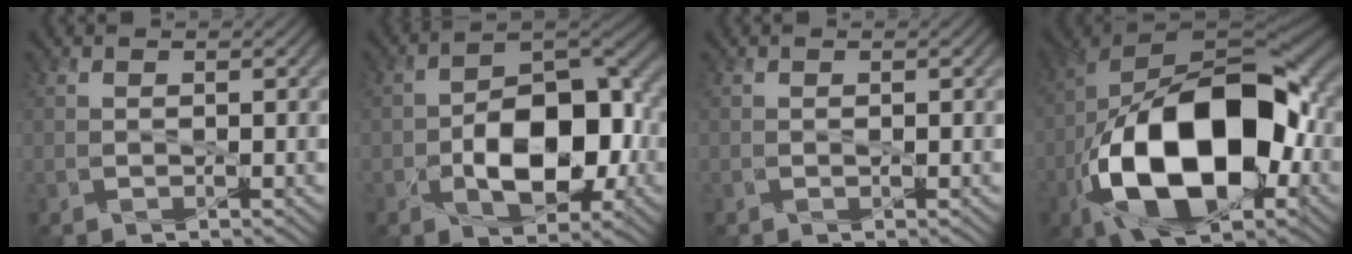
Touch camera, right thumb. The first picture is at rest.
{"total": 11.0, "force": [-2.9, 6.1, 8.7], "torque": [-0.134, -0.007, -0.039]}
{"total": 0.0}
{"total": 19.2, "force": [-5.8, 9.8, 15.5], "torque": [-0.305, -0.016, -0.099]}